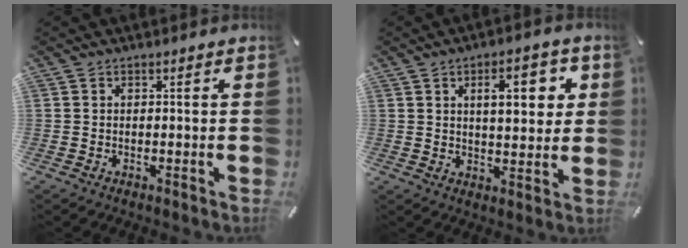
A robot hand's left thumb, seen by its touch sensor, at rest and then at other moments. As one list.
[{"total": 10.1, "force": [3.7, 4.7, 8.1], "torque": [-0.109, -0.007, 0.053]}]